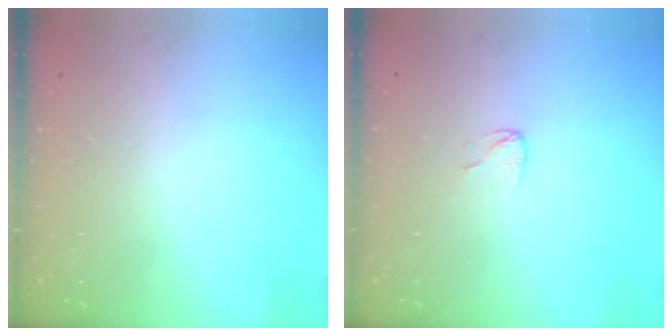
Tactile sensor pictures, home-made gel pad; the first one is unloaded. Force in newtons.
{"total": 3.5, "press": 3.5, "slide": 0.2}